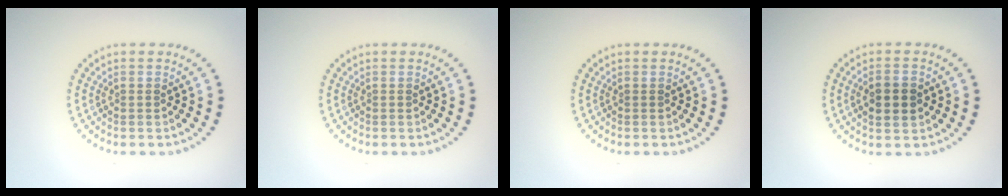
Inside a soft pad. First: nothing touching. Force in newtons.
{"total": 0.0}
{"total": 0.0}
{"total": 2.7, "press": 2.7, "slide": 0.2}